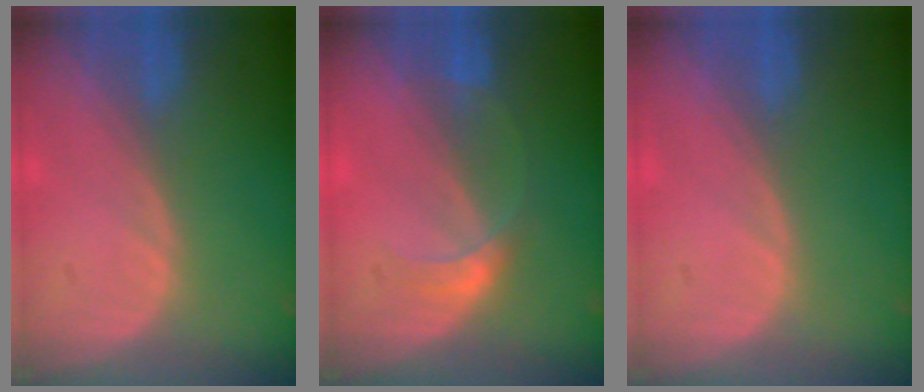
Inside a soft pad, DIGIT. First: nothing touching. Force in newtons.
{"total": 2.9, "press": 2.9, "slide": 0.1}
{"total": 0.0}